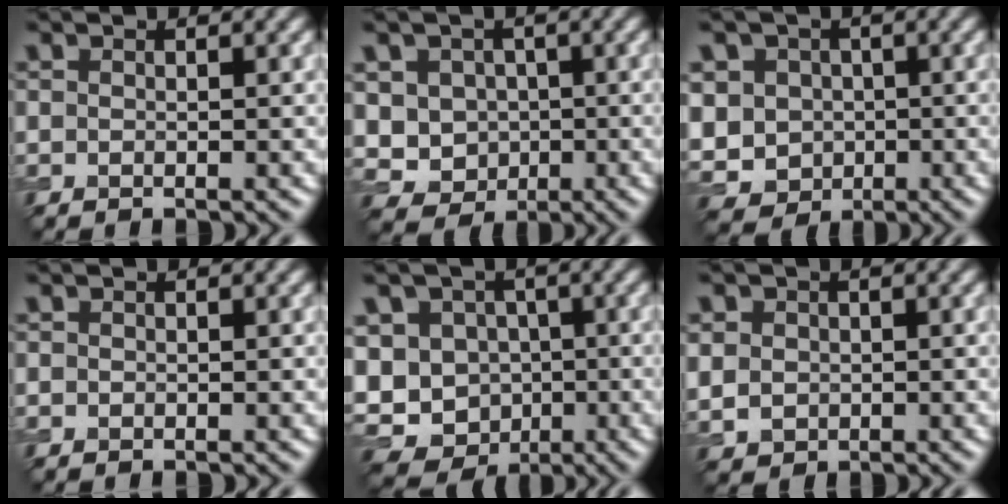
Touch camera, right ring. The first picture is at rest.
{"total": 4.1, "force": [0.1, 3.8, 1.5], "torque": [-0.024, -0.002, -0.006]}
{"total": 6.2, "force": [-0.4, 5.6, 2.6], "torque": [-0.061, 0.004, -0.022]}
{"total": 0.0}
{"total": 11.0, "force": [-1.9, 9.5, 5.2], "torque": [-0.097, -0.002, -0.053]}
{"total": 2.8, "force": [0.3, 2.6, 1.0], "torque": [-0.022, 0.005, 0.007]}